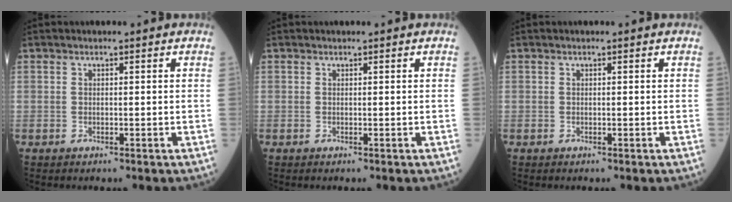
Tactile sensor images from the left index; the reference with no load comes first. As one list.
[{"total": 0.0}, {"total": 0.0}]